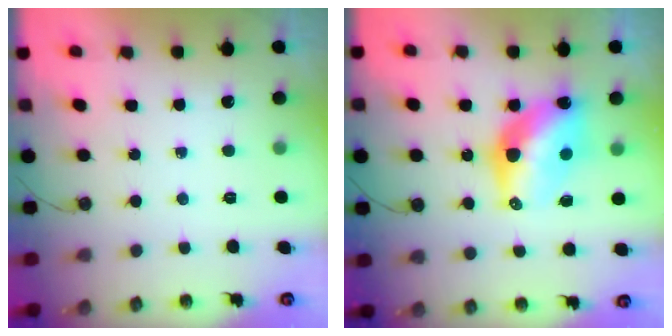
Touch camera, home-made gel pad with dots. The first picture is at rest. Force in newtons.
{"total": 12.4, "press": 12.3, "slide": 1.2}